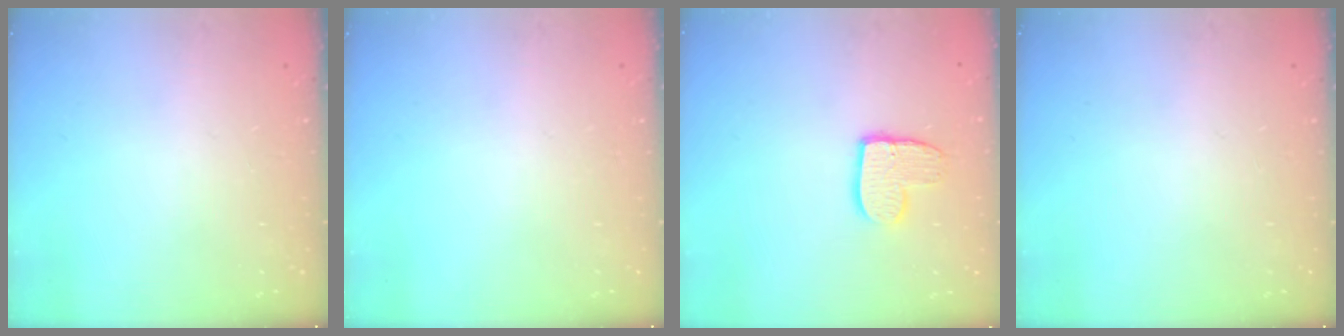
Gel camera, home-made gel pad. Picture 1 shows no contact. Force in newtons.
{"total": 0.0}
{"total": 9.2, "press": 9.2, "slide": 0.2}
{"total": 0.0}